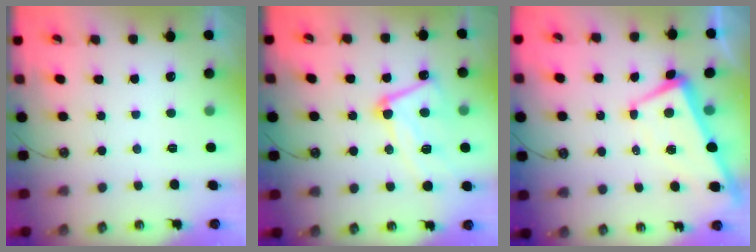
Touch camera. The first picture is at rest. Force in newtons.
{"total": 13.2, "press": 13.2, "slide": 1.2}
{"total": 0.9, "press": 0.5, "slide": 0.7}